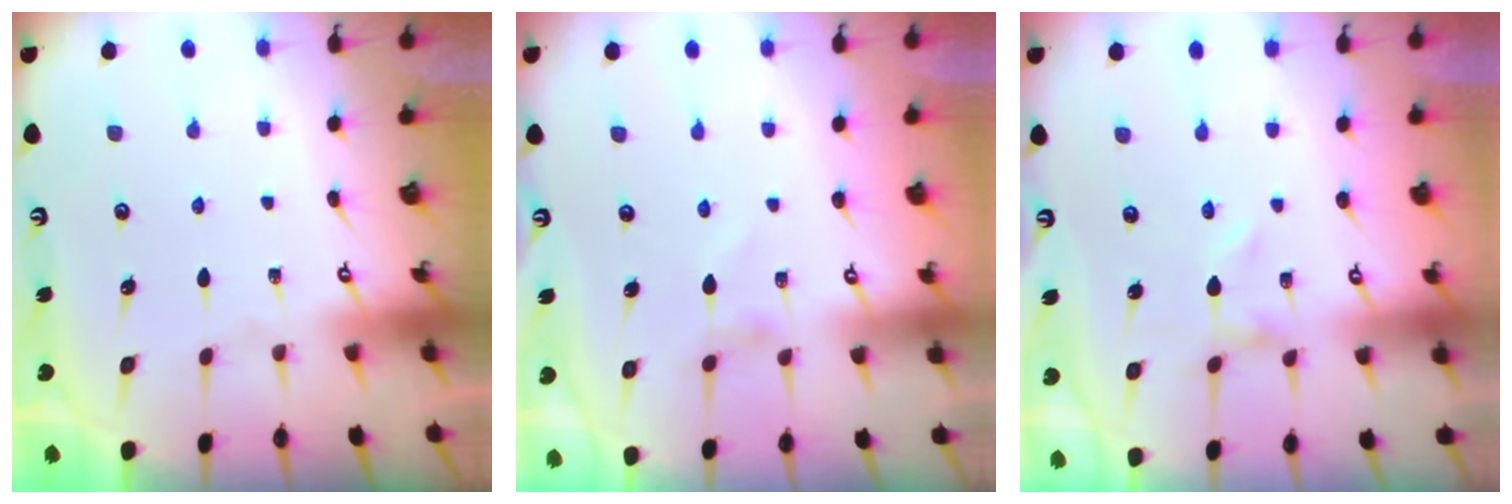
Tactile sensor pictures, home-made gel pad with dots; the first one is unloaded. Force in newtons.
{"total": 0.0}
{"total": 0.0}